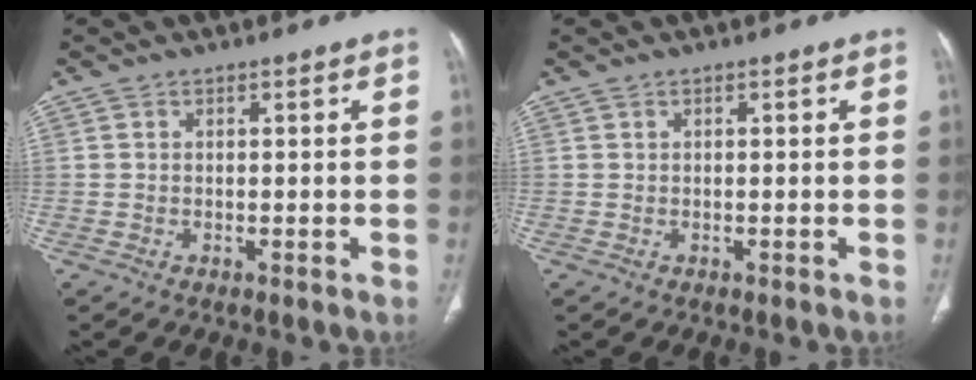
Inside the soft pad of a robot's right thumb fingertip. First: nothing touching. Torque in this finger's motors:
{"motor_torque": [0.08, 0.05, -0.01, -0.02, 0.02]}